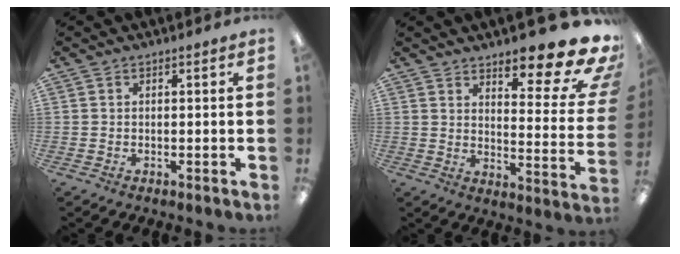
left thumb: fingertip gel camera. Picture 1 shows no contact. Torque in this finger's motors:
{"motor_torque": [0.38, 0.38, 1.43, -1.22, 0.08]}